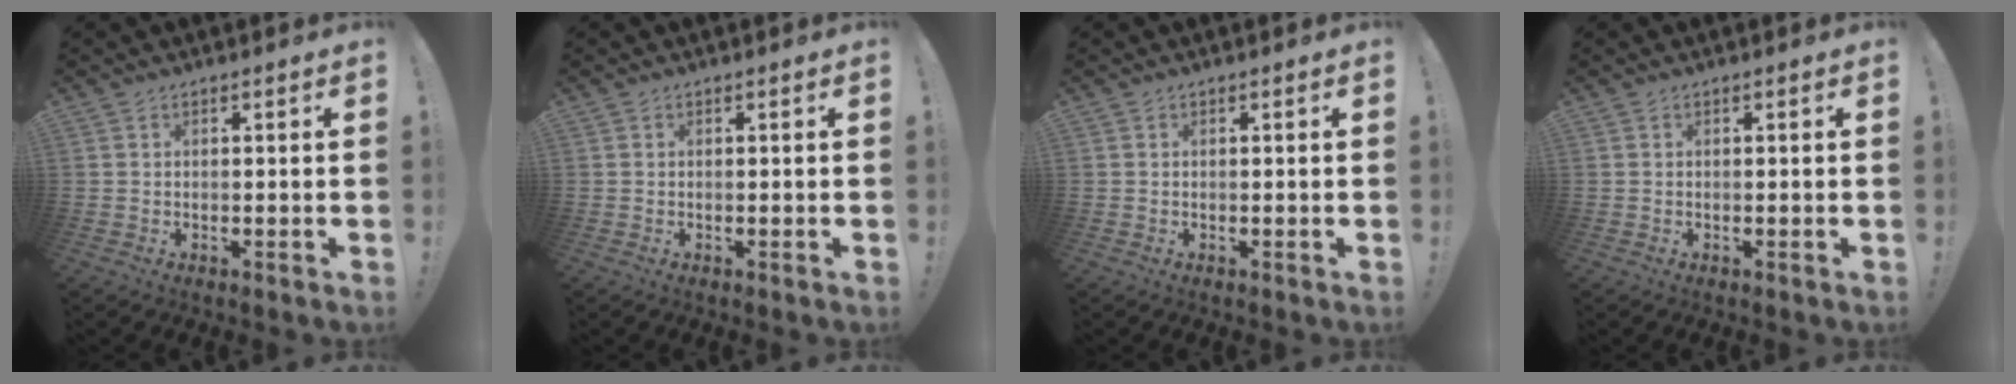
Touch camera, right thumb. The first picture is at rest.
{"total": 0.0}
{"total": 0.0}
{"total": 0.0}